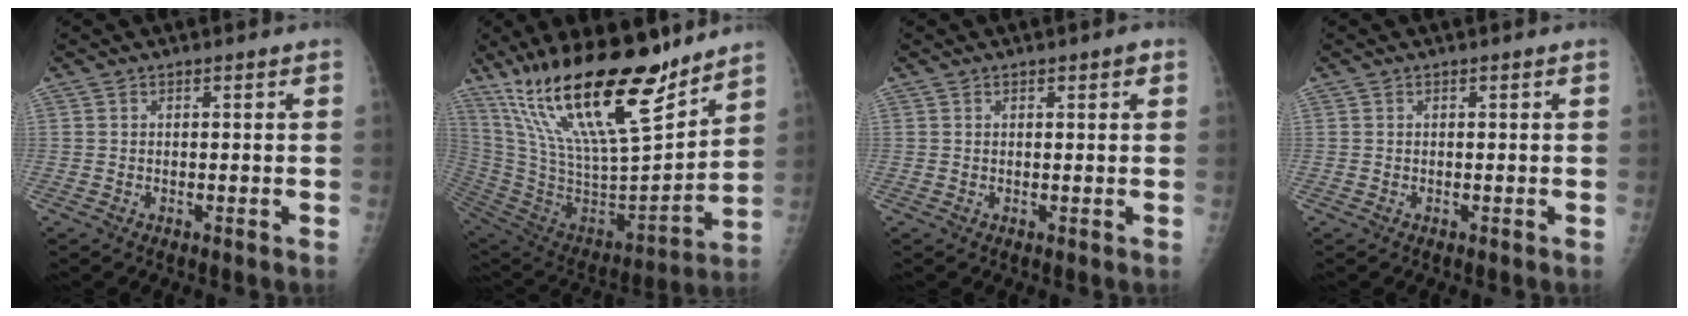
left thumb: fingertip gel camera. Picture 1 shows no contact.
{"total": 28.0, "force": [19.7, 7.4, 18.4], "torque": [-0.302, -0.089, 0.349]}
{"total": 1.3, "force": [0.7, 0.6, 0.9], "torque": [-0.003, 0.000, 0.007]}
{"total": 0.0}